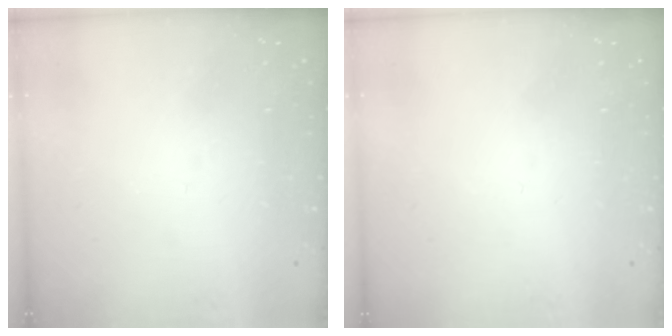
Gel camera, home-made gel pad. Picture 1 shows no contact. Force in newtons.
{"total": 1.8, "press": 1.7, "slide": 0.1}